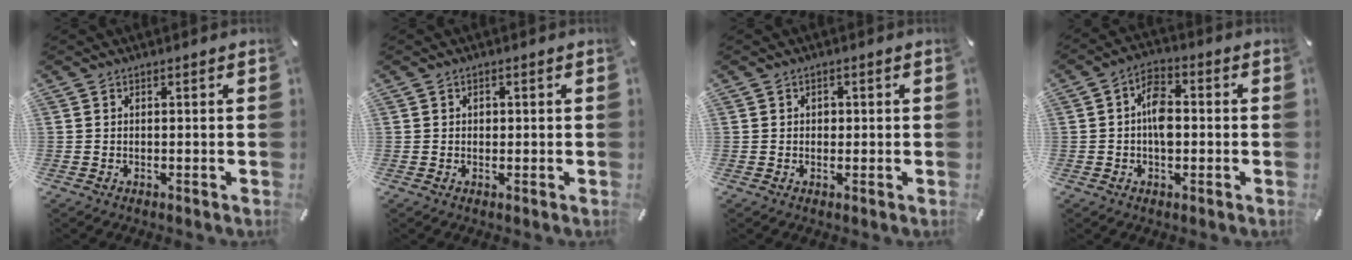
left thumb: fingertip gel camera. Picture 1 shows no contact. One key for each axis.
{"total": 0.9, "fx": 0.1, "fy": 0.8, "fz": 0.5, "tx": -0.002, "ty": -0.001, "tz": -0.001}
{"total": 1.4, "fx": 0.0, "fy": 1.1, "fz": 0.7, "tx": -0.007, "ty": 0.002, "tz": -0.004}
{"total": 6.9, "fx": -0.6, "fy": 4.1, "fz": 5.5, "tx": -0.088, "ty": 0.007, "tz": -0.012}